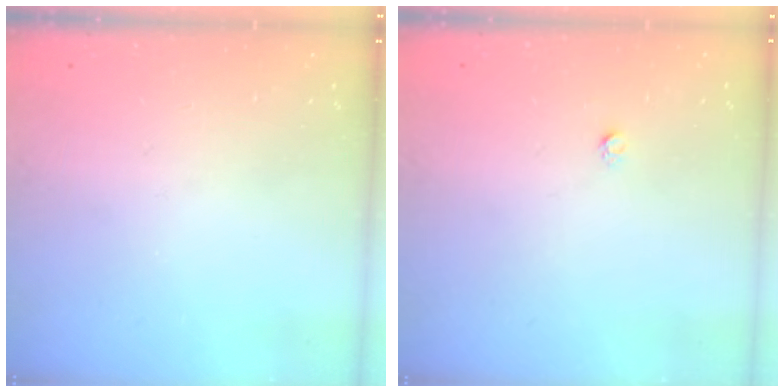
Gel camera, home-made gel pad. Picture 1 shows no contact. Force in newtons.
{"total": 1.6, "press": 1.5, "slide": 0.1}